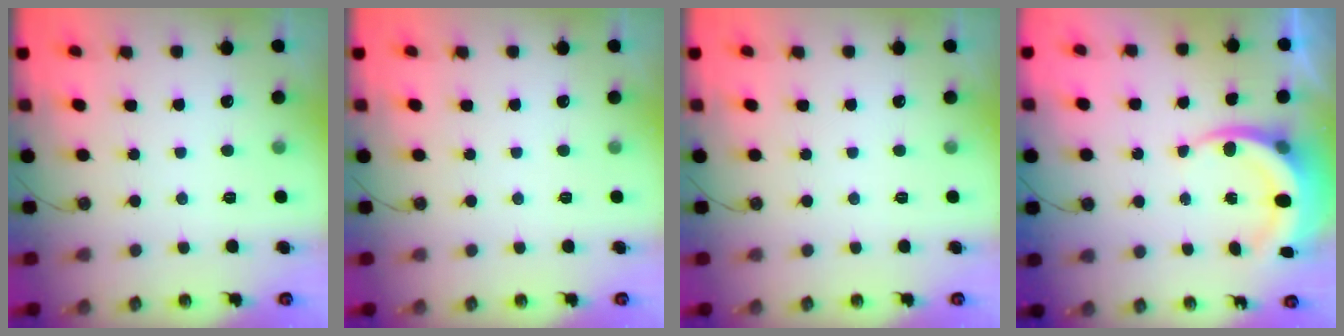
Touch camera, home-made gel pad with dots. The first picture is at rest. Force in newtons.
{"total": 0.0}
{"total": 0.0}
{"total": 7.2, "press": 7.0, "slide": 1.8}